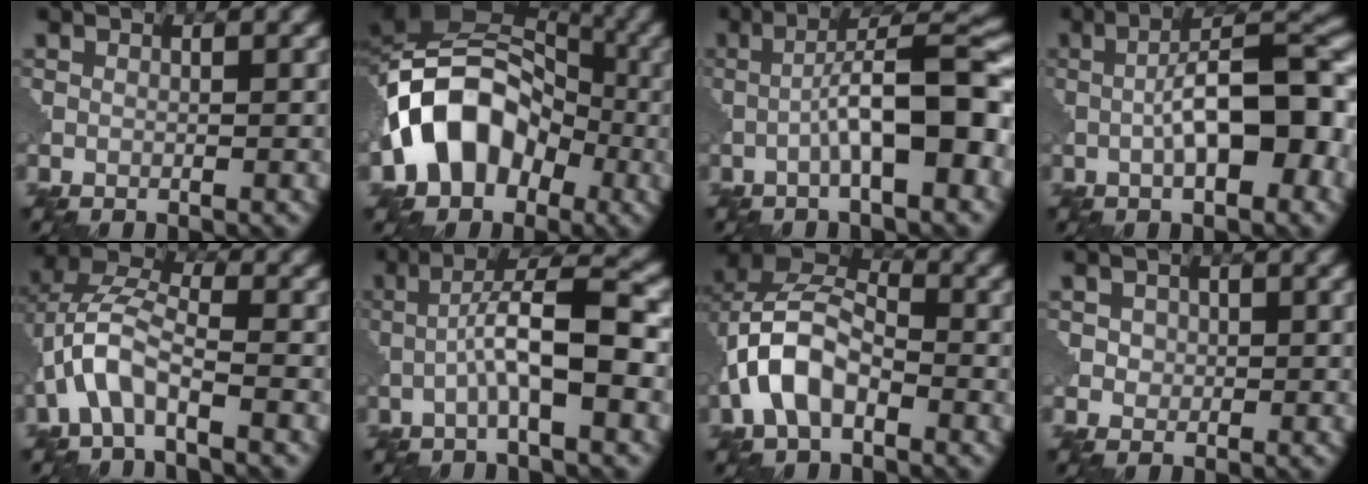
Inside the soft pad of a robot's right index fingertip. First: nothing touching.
{"total": 10.6, "force": [-3.3, 8.1, 6.0], "torque": [-0.088, 0.012, -0.076]}
{"total": 8.2, "force": [-2.0, 1.8, 7.7], "torque": [-0.112, 0.019, -0.033]}
{"total": 9.4, "force": [-1.5, 3.2, 8.8], "torque": [-0.126, 0.013, -0.026]}
{"total": 5.1, "force": [-2.2, 2.1, 4.1], "torque": [-0.089, 0.017, -0.048]}
{"total": 6.7, "force": [-1.3, 1.3, 6.5], "torque": [-0.111, 0.021, -0.029]}
{"total": 7.1, "force": [-2.2, 4.3, 5.2], "torque": [-0.104, 0.018, -0.053]}
{"total": 1.5, "force": [0.3, 1.4, 0.6], "torque": [-0.008, 0.000, 0.008]}